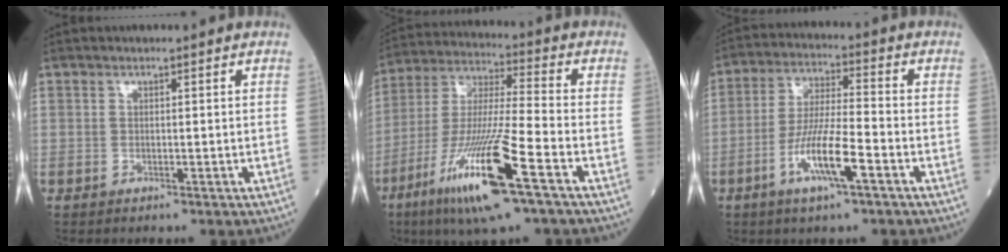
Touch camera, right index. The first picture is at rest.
{"total": 17.7, "force": [-8.6, 0.7, 15.5], "torque": [-0.329, -0.035, -0.162]}
{"total": 9.8, "force": [-4.2, 1.0, 8.8], "torque": [-0.171, -0.007, -0.079]}